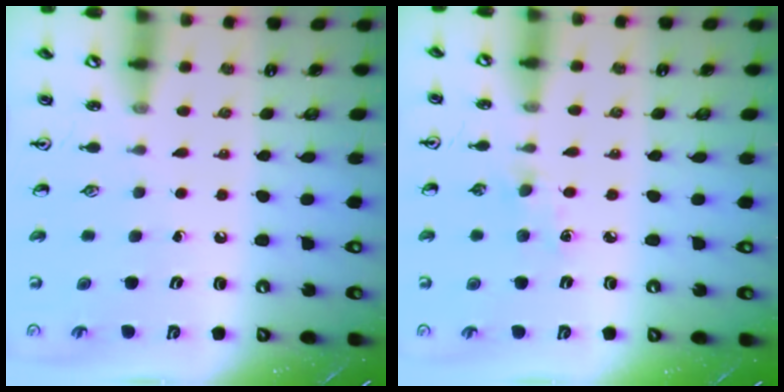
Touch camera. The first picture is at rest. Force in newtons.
{"total": 4.5, "press": 4.4, "slide": 0.5}